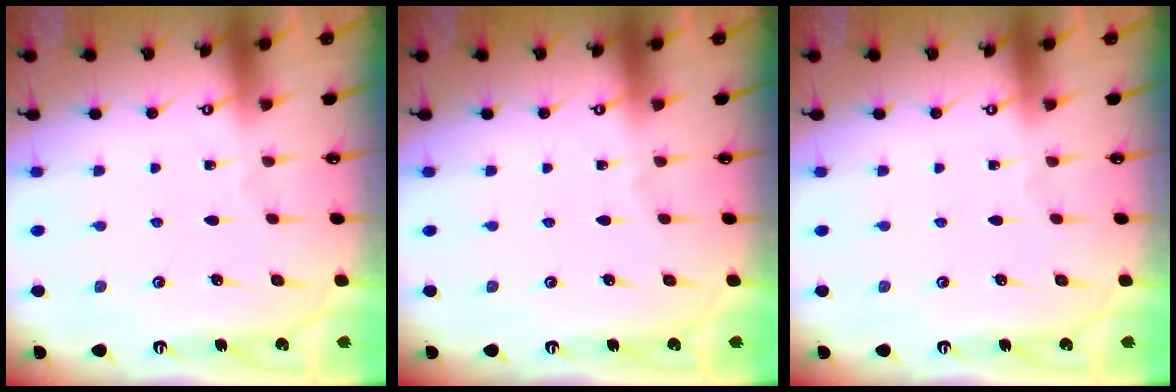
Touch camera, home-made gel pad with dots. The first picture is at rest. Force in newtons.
{"total": 0.0}
{"total": 0.0}